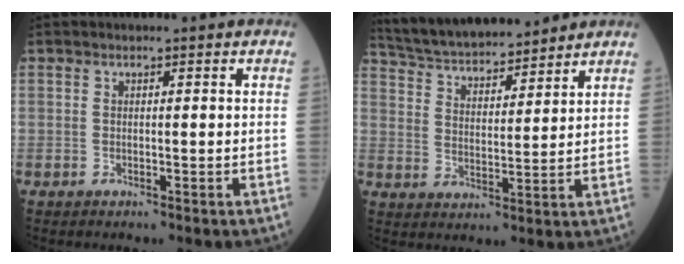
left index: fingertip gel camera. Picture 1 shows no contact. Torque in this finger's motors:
{"motor_torque": [0.07, -0.50, 0.27, 0.13]}